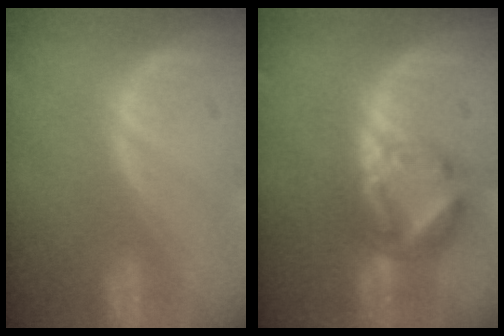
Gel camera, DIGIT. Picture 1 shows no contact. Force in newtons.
{"total": 7.2, "press": 6.3, "slide": 3.5}